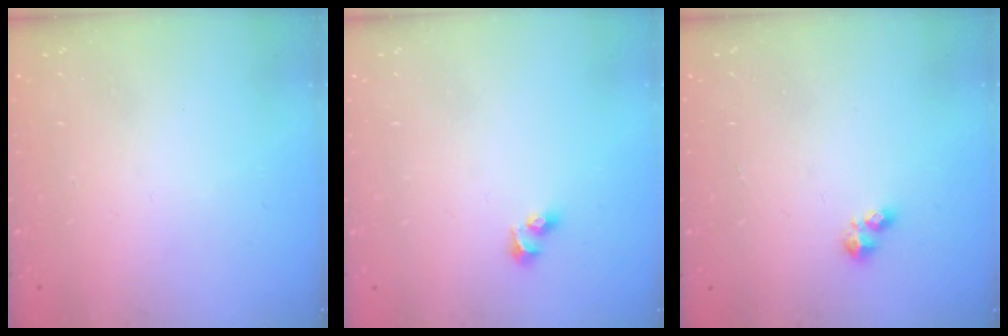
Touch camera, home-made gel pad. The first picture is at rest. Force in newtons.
{"total": 3.5, "press": 3.0, "slide": 1.8}
{"total": 2.8, "press": 2.8, "slide": 0.4}